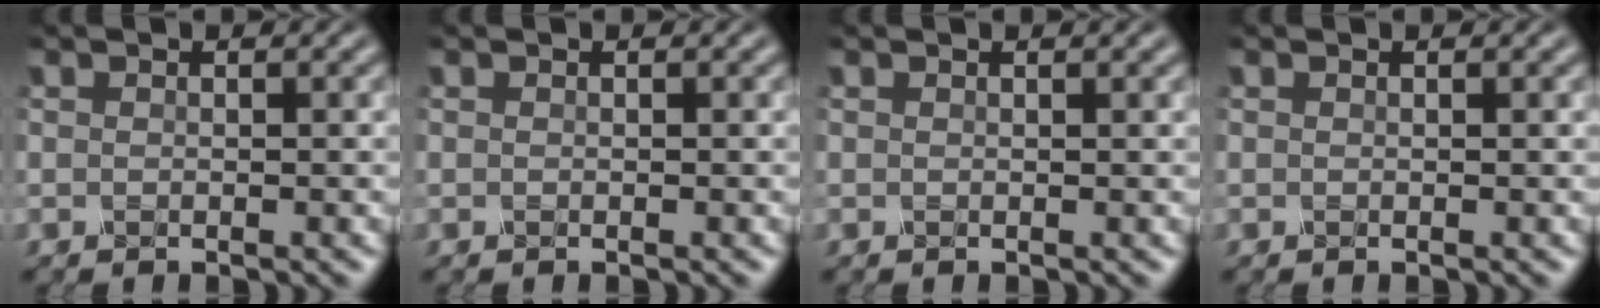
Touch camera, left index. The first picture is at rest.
{"total": 0.0}
{"total": 1.8, "force": [1.1, 0.7, 1.2], "torque": [0.000, 0.006, -0.004]}
{"total": 0.7, "force": [0.4, 0.3, 0.5], "torque": [-0.004, 0.002, -0.002]}